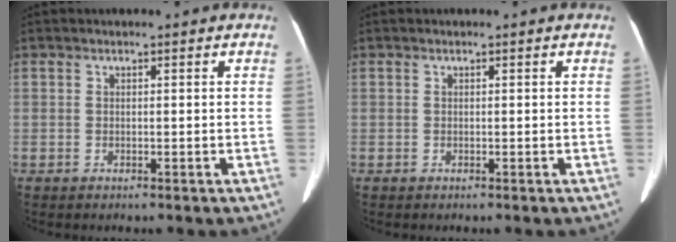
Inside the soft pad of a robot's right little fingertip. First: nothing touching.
{"total": 0.0}